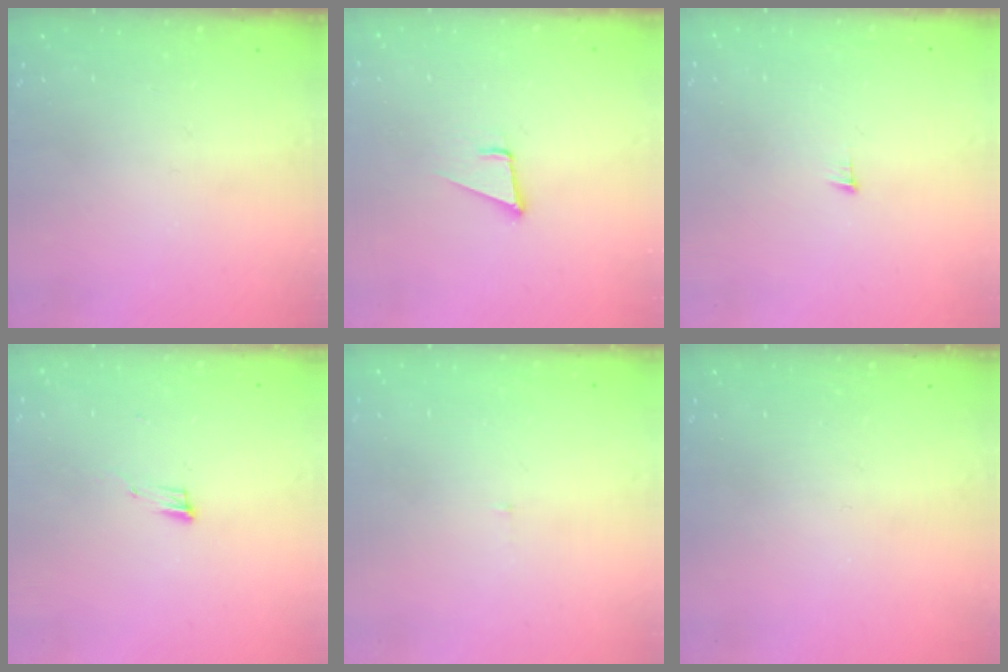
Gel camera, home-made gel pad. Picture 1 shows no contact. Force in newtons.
{"total": 3.4, "press": 2.4, "slide": 2.4}
{"total": 3.6, "press": 3.5, "slide": 0.3}
{"total": 5.1, "press": 4.9, "slide": 1.1}
{"total": 3.0, "press": 3.0, "slide": 0.2}
{"total": 0.0}